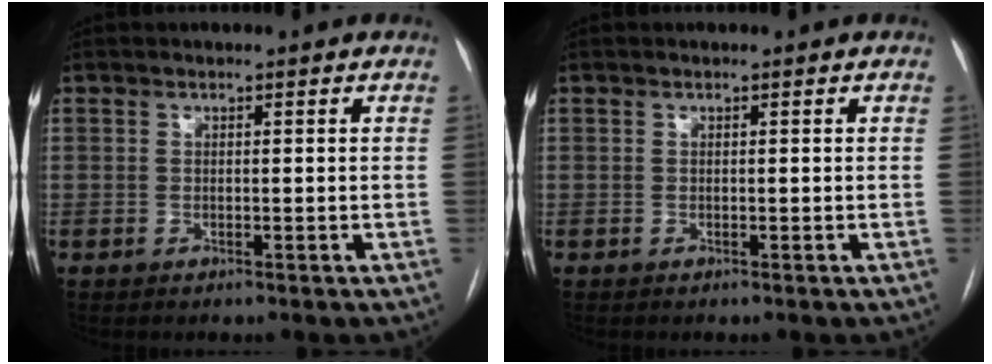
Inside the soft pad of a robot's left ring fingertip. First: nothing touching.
{"total": 0.0}